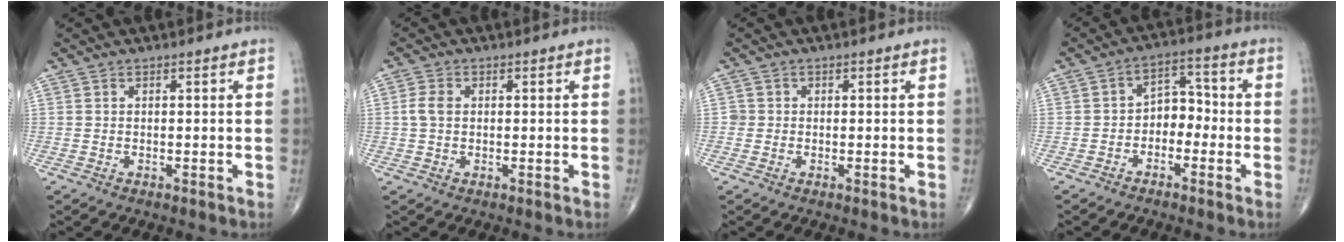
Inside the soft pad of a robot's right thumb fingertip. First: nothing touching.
{"total": 3.0, "force": [0.3, 2.1, 2.1], "torque": [-0.047, 0.005, 0.002]}
{"total": 1.1, "force": [-0.2, 1.0, 0.1], "torque": [0.006, 0.004, -0.005]}
{"total": 6.0, "force": [-1.9, 4.3, 3.7], "torque": [-0.027, 0.037, -0.046]}